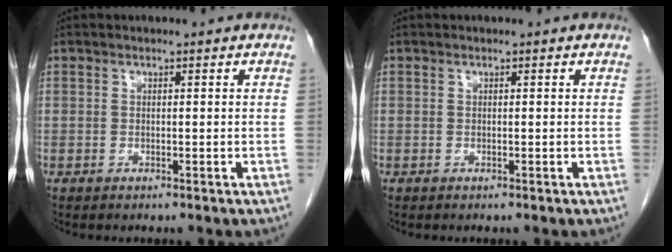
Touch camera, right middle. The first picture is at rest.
{"total": 0.0}